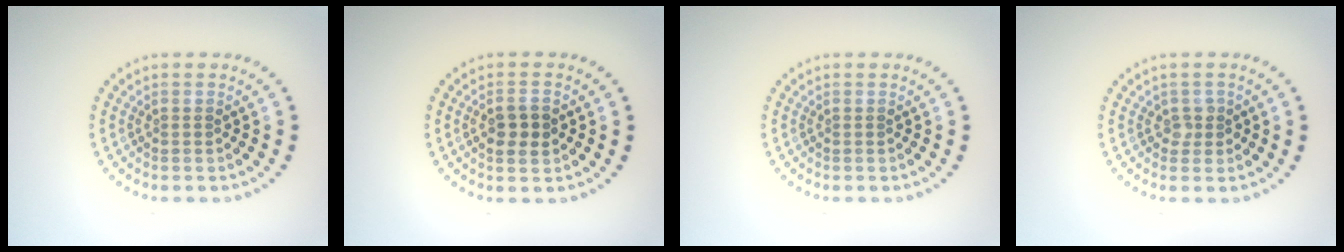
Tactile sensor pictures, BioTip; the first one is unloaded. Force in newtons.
{"total": 2.5, "press": 2.5, "slide": 0.5}
{"total": 0.0}
{"total": 1.1, "press": 1.0, "slide": 0.4}